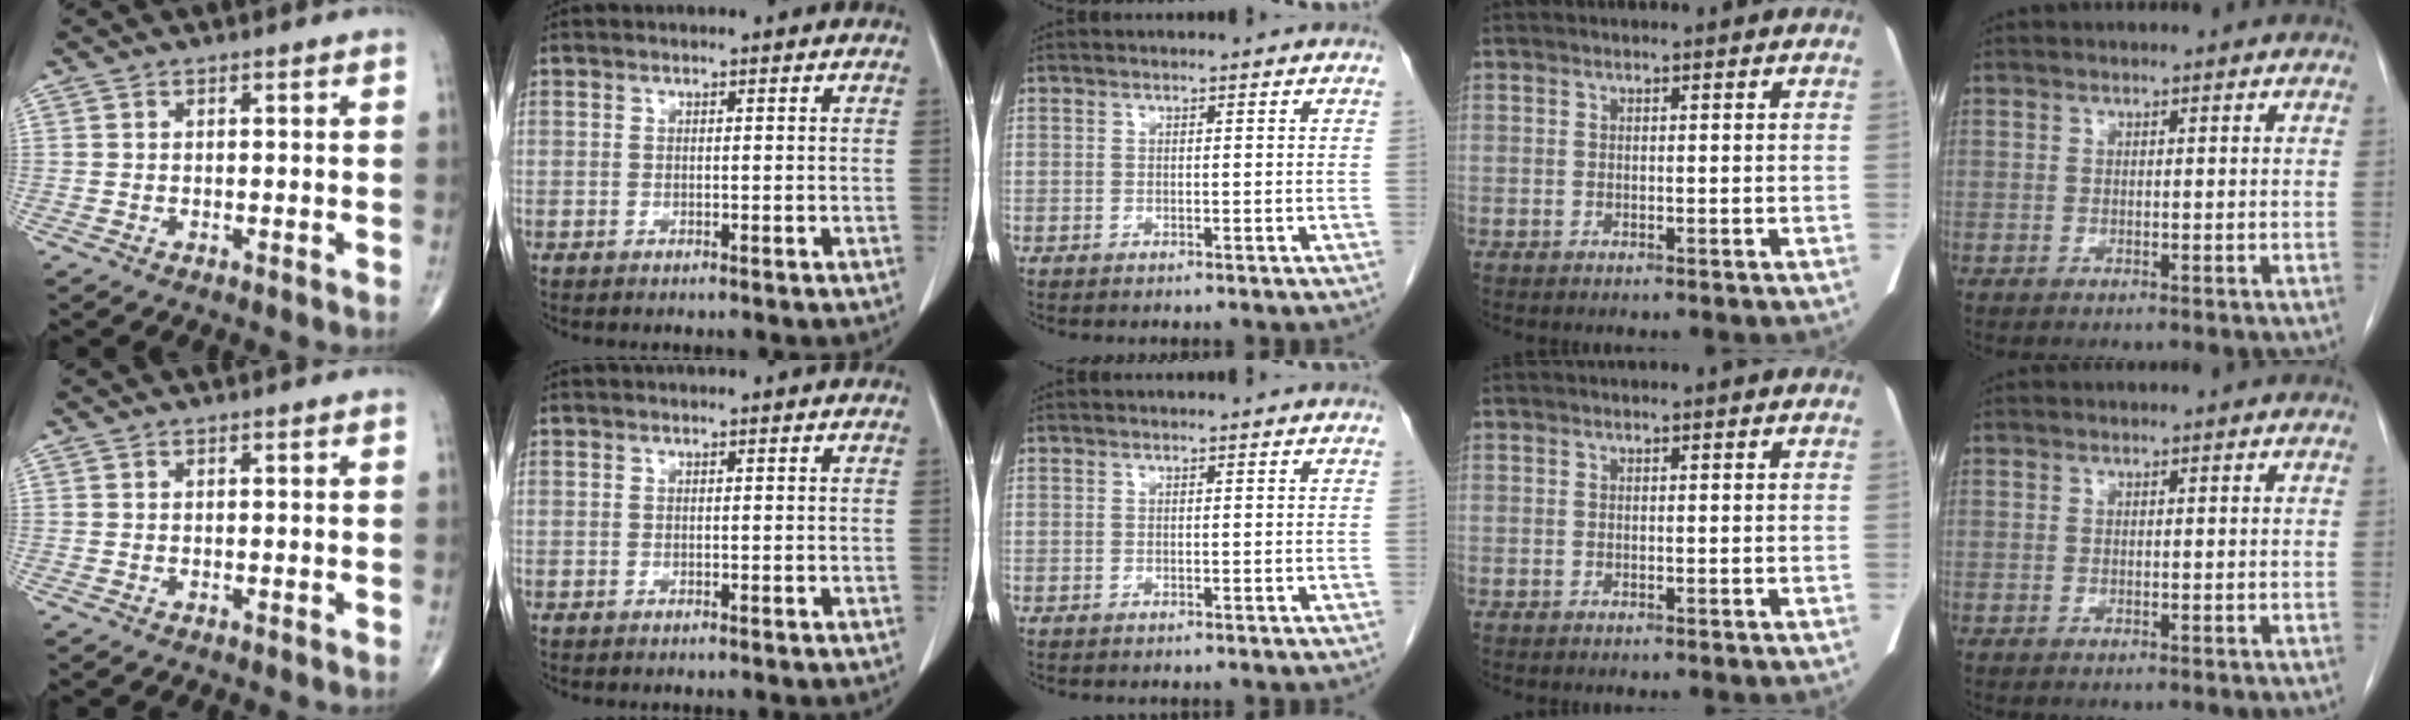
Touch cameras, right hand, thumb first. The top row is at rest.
{}